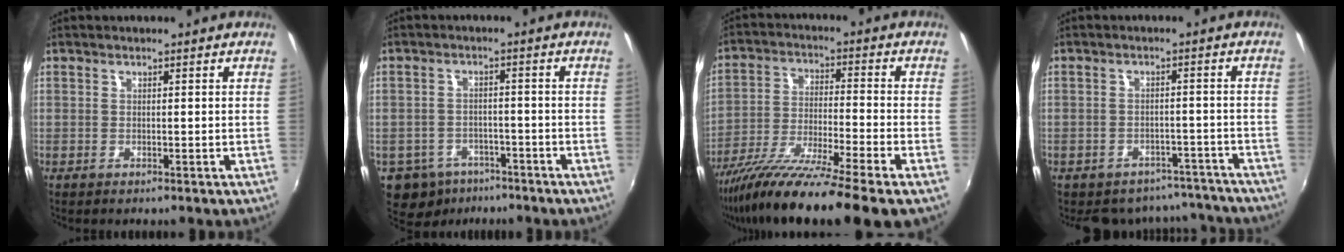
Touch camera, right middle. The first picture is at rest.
{"total": 10.1, "force": [-6.3, 7.3, 3.2], "torque": [-0.097, 0.002, -0.084]}
{"total": 17.7, "force": [-13.6, -0.6, 11.3], "torque": [-0.214, -0.053, -0.239]}
{"total": 11.8, "force": [-10.2, 5.5, 2.2], "torque": [-0.048, 0.021, -0.115]}